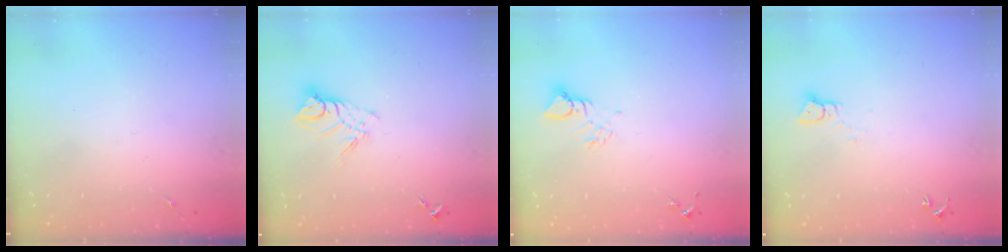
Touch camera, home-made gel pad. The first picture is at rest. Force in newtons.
{"total": 8.8, "press": 8.7, "slide": 0.7}
{"total": 4.1, "press": 4.1, "slide": 0.2}
{"total": 2.1, "press": 2.1, "slide": 0.2}